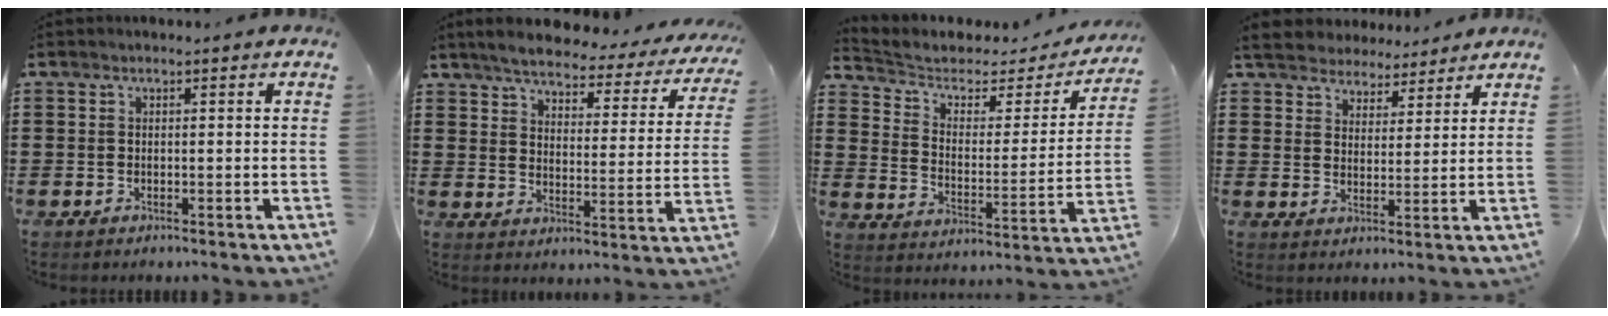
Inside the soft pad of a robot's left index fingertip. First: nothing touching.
{"total": 4.6, "force": [4.3, 0.6, 1.6], "torque": [-0.056, -0.028, 0.068]}
{"total": 3.5, "force": [2.3, 2.3, 1.5], "torque": [-0.048, -0.014, 0.031]}
{"total": 4.4, "force": [4.2, 1.3, -0.4], "torque": [-0.015, -0.017, 0.074]}